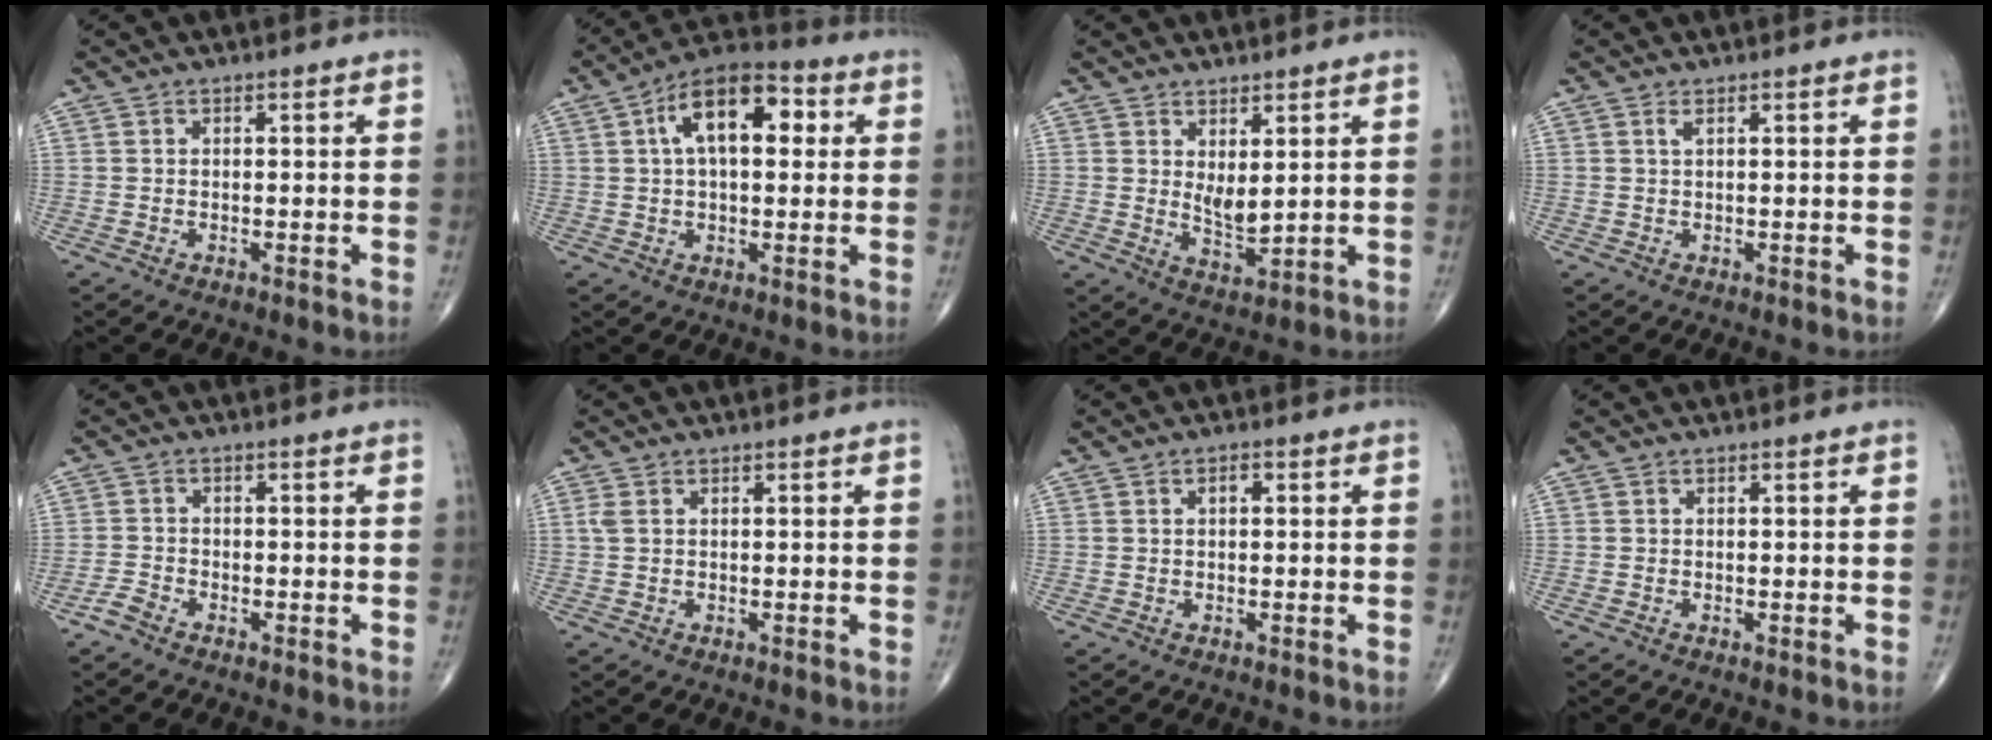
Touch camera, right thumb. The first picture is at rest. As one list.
[{"total": 13.5, "force": [3.4, 6.9, 11.0], "torque": [-0.162, 0.026, 0.046]}, {"total": 4.7, "force": [1.6, 1.9, 4.0], "torque": [-0.062, -0.024, 0.036]}, {"total": 0.7, "force": [0.4, 0.1, 0.6], "torque": [-0.017, 0.002, 0.008]}, {"total": 2.1, "force": [-1.7, 0.9, 0.9], "torque": [-0.022, 0.006, -0.035]}, {"total": 1.4, "force": [0.4, 0.8, 1.0], "torque": [-0.034, 0.009, 0.014]}, {"total": 1.3, "force": [0.3, 0.7, 1.1], "torque": [-0.014, 0.005, 0.002]}, {"total": 0.0}]